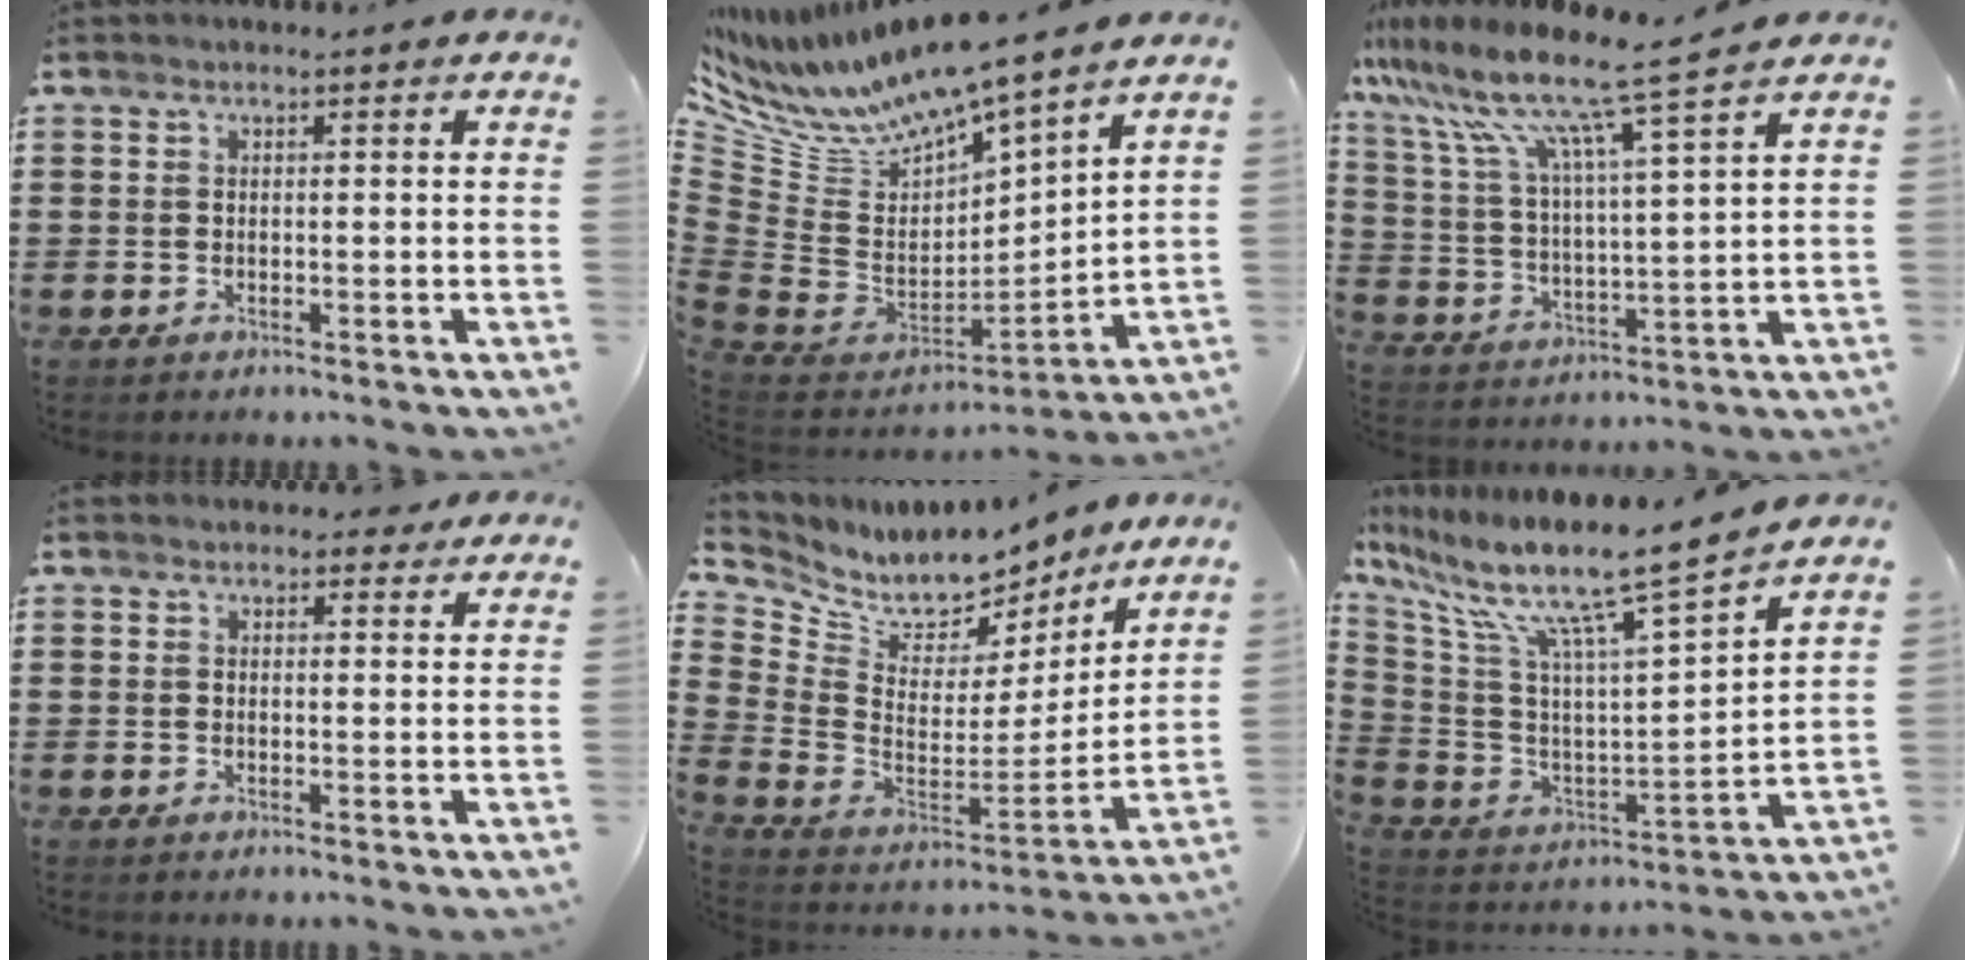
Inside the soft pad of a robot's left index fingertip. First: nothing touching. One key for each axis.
{"total": 9.1, "fx": 8.4, "fy": 1.9, "fz": 3.0, "tx": -0.111, "ty": -0.075, "tz": 0.143}
{"total": 10.2, "fx": 8.4, "fy": -0.2, "fz": 5.8, "tx": -0.148, "ty": -0.059, "tz": 0.134}
{"total": 1.9, "fx": 1.6, "fy": 1.0, "fz": 0.4, "tx": -0.004, "ty": 0.003, "tz": 0.029}
{"total": 8.0, "fx": 7.1, "fy": 3.4, "fz": 1.5, "tx": -0.076, "ty": -0.058, "tz": 0.127}
{"total": 12.0, "fx": 9.2, "fy": 0.2, "fz": 7.7, "tx": -0.170, "ty": -0.073, "tz": 0.143}